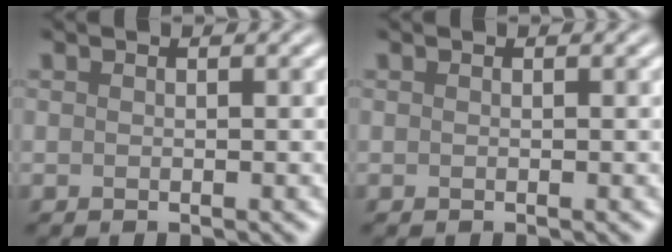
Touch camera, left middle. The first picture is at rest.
{"total": 0.0}